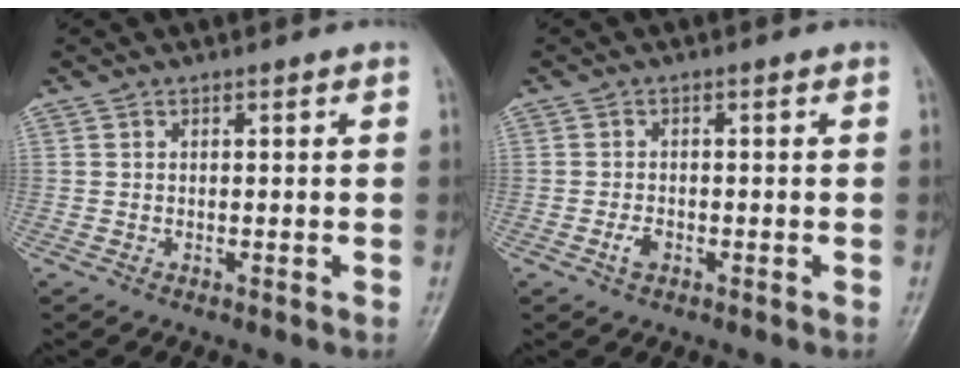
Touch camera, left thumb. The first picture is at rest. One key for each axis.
{"total": 2.0, "fx": -0.9, "fy": 1.2, "fz": 1.3, "tx": -0.026, "ty": 0.004, "tz": -0.018}